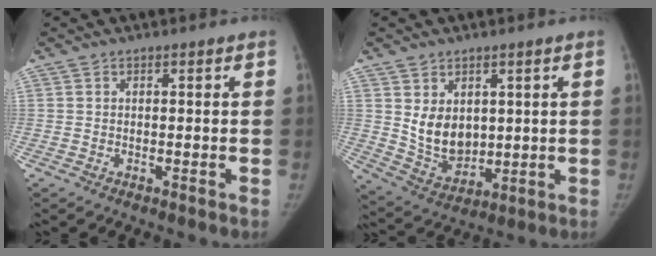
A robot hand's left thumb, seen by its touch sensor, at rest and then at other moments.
{"total": 8.7, "force": [1.9, 6.4, 5.6], "torque": [-0.064, -0.027, 0.058]}